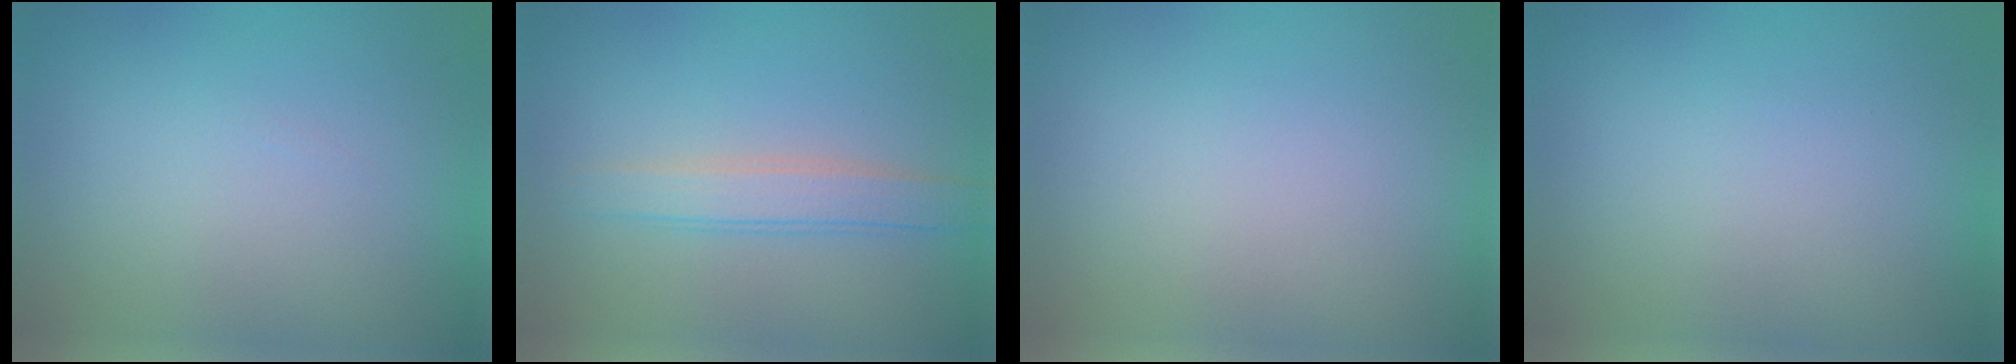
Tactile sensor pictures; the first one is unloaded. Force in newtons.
{"total": 2.6, "press": 2.6, "slide": 0.0}
{"total": 0.0}
{"total": 0.0}